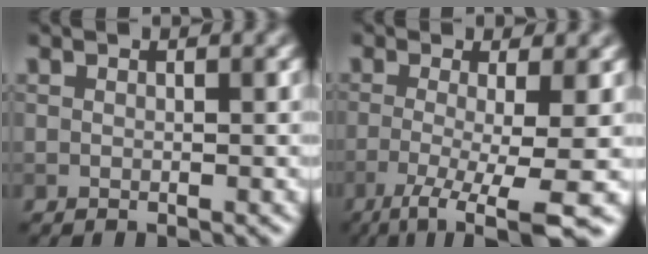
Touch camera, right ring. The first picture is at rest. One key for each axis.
{"total": 7.0, "fx": -2.8, "fy": 1.6, "fz": 6.3, "tx": -0.091, "ty": -0.014, "tz": -0.053}